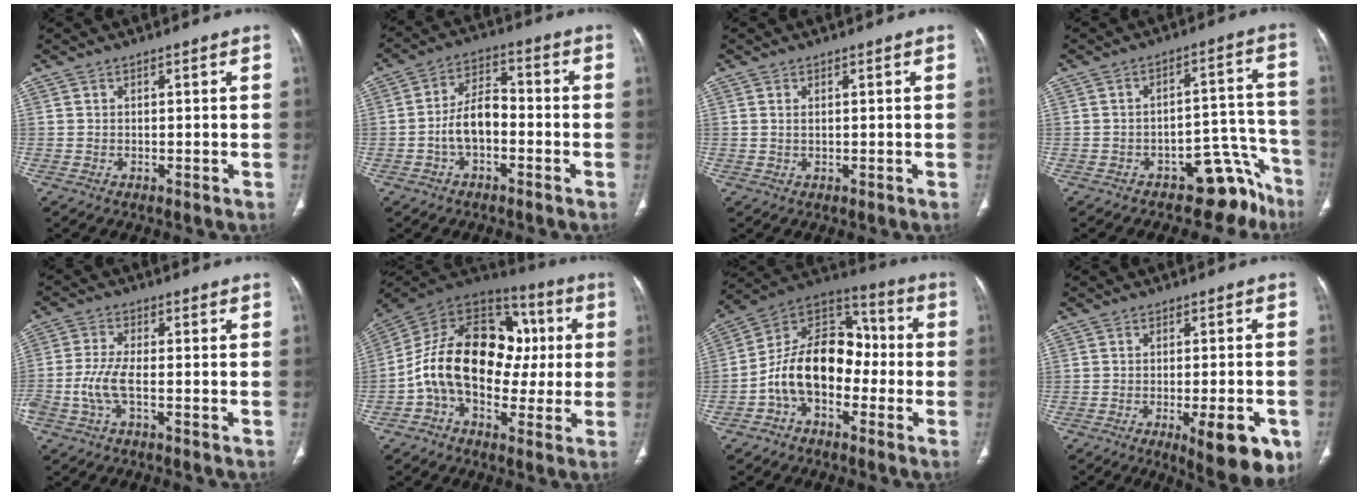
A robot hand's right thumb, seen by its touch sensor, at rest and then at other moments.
{"total": 7.7, "force": [-2.2, 4.5, 5.9], "torque": [-0.099, 0.035, -0.047]}
{"total": 0.8, "force": [0.2, 0.4, 0.7], "torque": [-0.020, 0.004, 0.009]}
{"total": 9.5, "force": [-7.2, 5.1, 3.5], "torque": [0.011, 0.113, -0.102]}
{"total": 5.5, "force": [-1.9, 1.9, 4.8], "torque": [-0.121, 0.010, -0.040]}
{"total": 21.4, "force": [-0.7, 14.8, 15.4], "torque": [-0.234, 0.049, -0.018]}
{"total": 15.9, "force": [-3.7, 10.6, 11.2], "torque": [-0.167, 0.063, -0.077]}
{"total": 11.3, "force": [-4.8, 3.3, 9.7], "torque": [-0.116, 0.000, -0.059]}